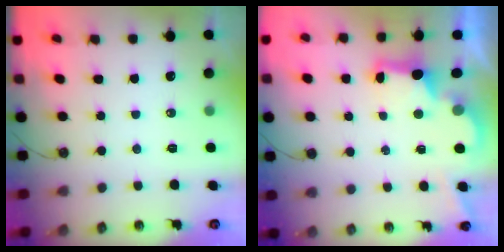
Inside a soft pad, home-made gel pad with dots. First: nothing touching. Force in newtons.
{"total": 2.9, "press": 2.8, "slide": 0.9}